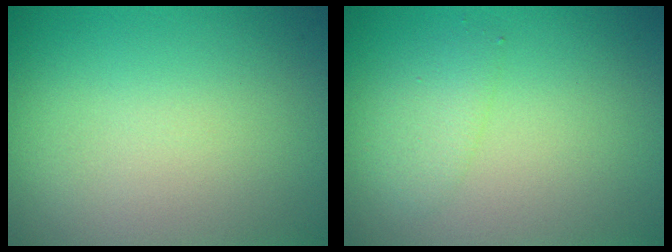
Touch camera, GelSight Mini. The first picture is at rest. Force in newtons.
{"total": 1.5, "press": 1.5, "slide": 0.1}